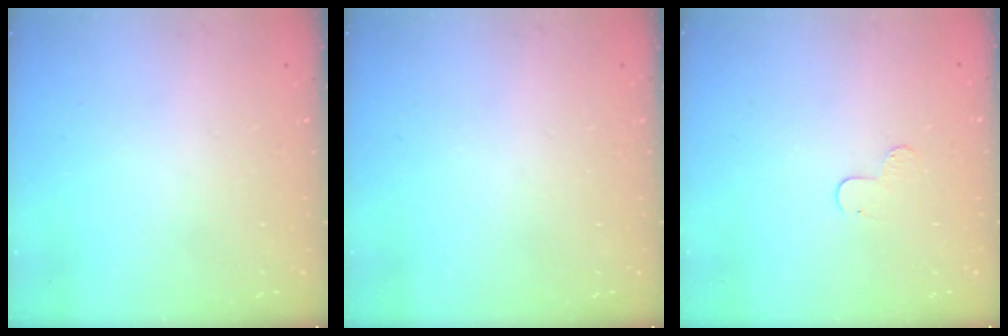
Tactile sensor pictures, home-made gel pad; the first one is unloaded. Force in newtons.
{"total": 0.0}
{"total": 4.8, "press": 4.7, "slide": 0.5}